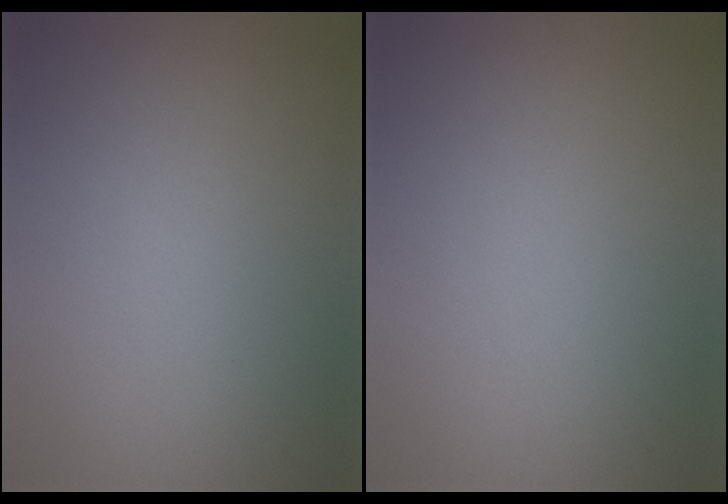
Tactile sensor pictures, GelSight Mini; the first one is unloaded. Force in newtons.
{"total": 0.0}